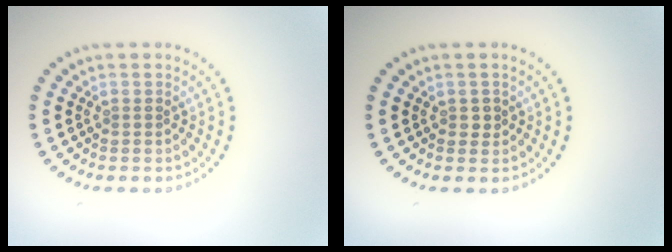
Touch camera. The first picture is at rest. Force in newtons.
{"total": 0.8, "press": 0.7, "slide": 0.2}